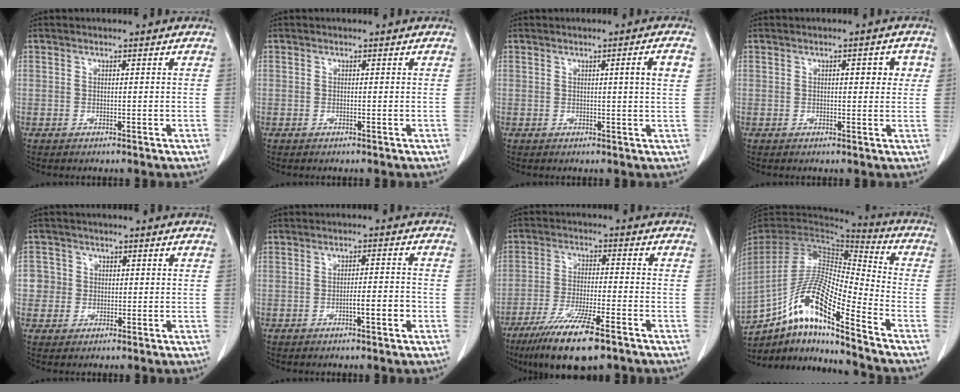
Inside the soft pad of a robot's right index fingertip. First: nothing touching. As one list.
[{"total": 0.0}, {"total": 3.3, "force": [0.9, -0.5, 3.2], "torque": [-0.045, -0.002, 0.011]}, {"total": 3.4, "force": [0.9, 1.2, 3.0], "torque": [-0.034, 0.006, 0.009]}, {"total": 3.5, "force": [0.0, 3.5, 0.1], "torque": [0.014, 0.011, -0.001]}, {"total": 4.1, "force": [-1.6, 0.4, 3.7], "torque": [-0.053, 0.001, -0.025]}, {"total": 12.7, "force": [-8.5, 1.8, 9.2], "torque": [-0.167, -0.032, -0.143]}, {"total": 16.6, "force": [-11.3, 0.9, 12.2], "torque": [-0.242, -0.002, -0.205]}]